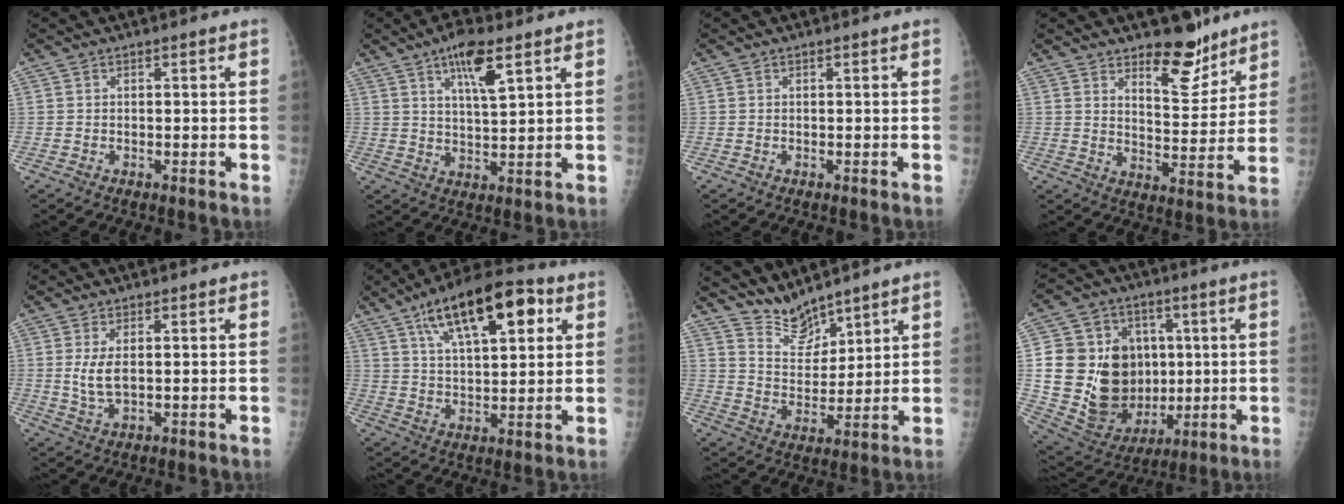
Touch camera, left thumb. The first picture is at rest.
{"total": 8.3, "force": [4.6, 2.3, 6.5], "torque": [-0.107, -0.023, 0.080]}
{"total": 0.0}
{"total": 10.2, "force": [7.7, 4.2, 5.2], "torque": [-0.049, -0.063, 0.125]}
{"total": 4.8, "force": [0.5, 2.3, 4.2], "torque": [-0.089, -0.009, 0.013]}
{"total": 17.4, "force": [7.9, 7.2, 13.7], "torque": [-0.190, -0.006, 0.126]}
{"total": 7.5, "force": [6.9, 2.3, 1.5], "torque": [-0.007, -0.056, 0.144]}
{"total": 23.0, "force": [1.3, 18.2, 13.9], "torque": [-0.231, 0.006, 0.049]}